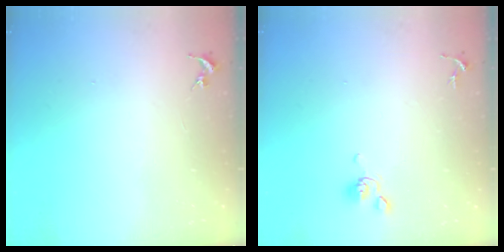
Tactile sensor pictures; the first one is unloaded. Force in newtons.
{"total": 6.0, "press": 5.9, "slide": 1.2}